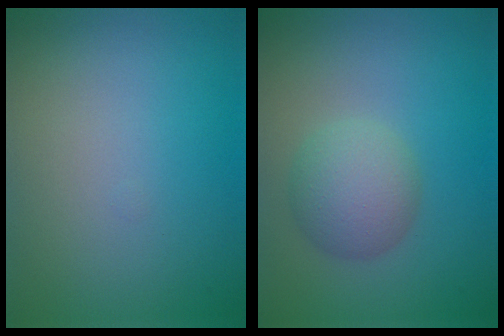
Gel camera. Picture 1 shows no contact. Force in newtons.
{"total": 3.8, "press": 3.8, "slide": 0.1}